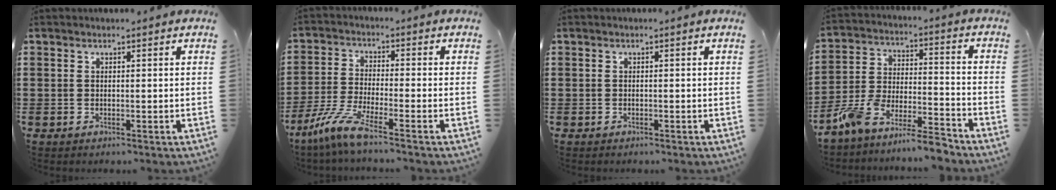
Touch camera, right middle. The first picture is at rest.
{"total": 6.9, "force": [-4.9, 0.5, 4.8], "torque": [-0.119, -0.021, -0.100]}
{"total": 0.0}
{"total": 8.7, "force": [-8.3, 0.3, 2.5], "torque": [-0.055, 0.009, -0.166]}